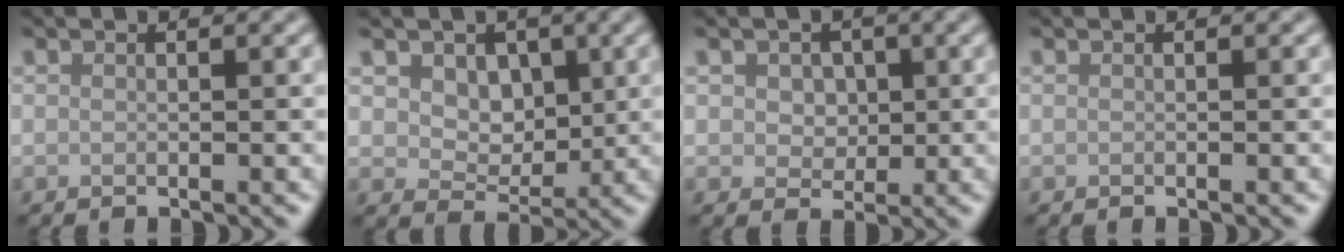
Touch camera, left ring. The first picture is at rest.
{"total": 3.6, "force": [1.3, 2.7, 2.0], "torque": [-0.035, -0.010, 0.014]}
{"total": 2.9, "force": [0.8, 2.3, 1.6], "torque": [-0.027, 0.001, 0.002]}
{"total": 0.0}